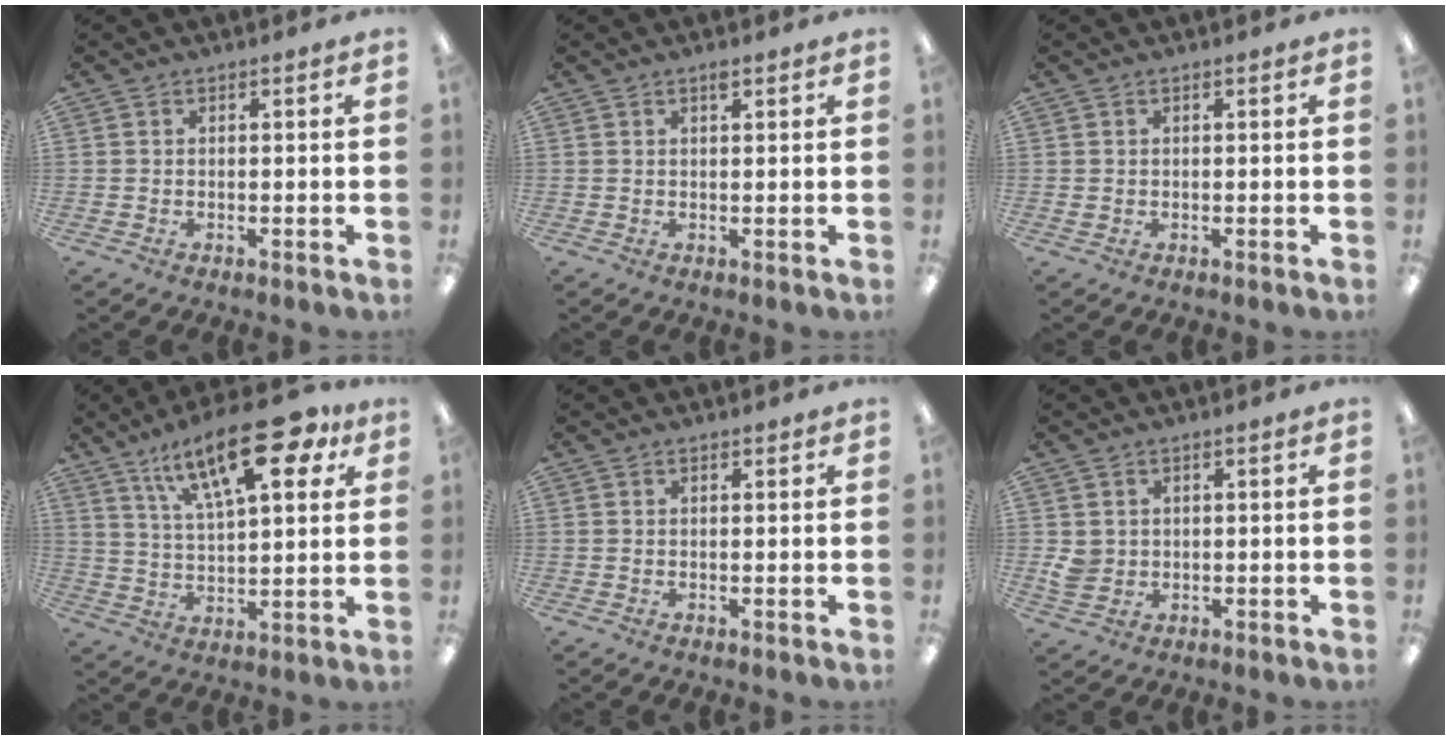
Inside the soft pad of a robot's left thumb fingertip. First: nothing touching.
{"total": 1.7, "force": [1.1, 0.7, 1.1], "torque": [-0.008, -0.005, 0.017]}
{"total": 0.8, "force": [0.1, 0.7, 0.2], "torque": [-0.003, 0.005, 0.001]}
{"total": 21.1, "force": [12.1, 8.4, 15.1], "torque": [-0.236, -0.051, 0.195]}
{"total": 0.6, "force": [0.4, 0.4, 0.2], "torque": [-0.004, 0.002, 0.007]}
{"total": 3.8, "force": [0.6, 3.6, 1.2], "torque": [-0.017, 0.002, 0.013]}